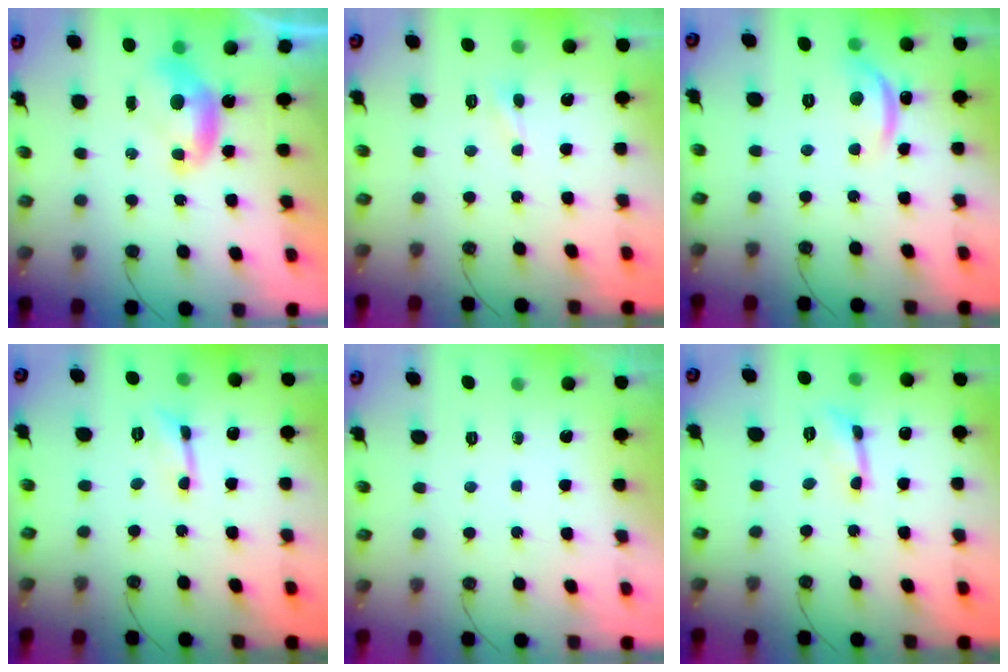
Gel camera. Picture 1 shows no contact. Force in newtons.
{"total": 1.2, "press": 1.1, "slide": 0.5}
{"total": 4.4, "press": 4.3, "slide": 0.7}
{"total": 0.5, "press": 0.5, "slide": 0.1}
{"total": 0.0}
{"total": 1.2, "press": 1.1, "slide": 0.3}